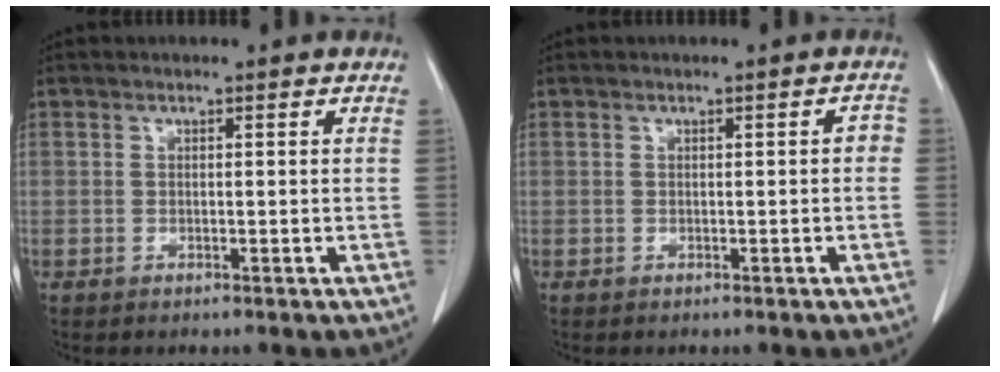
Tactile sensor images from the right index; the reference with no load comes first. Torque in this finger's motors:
{"motor_torque": [0.38, -0.16, 0.10, 0.00]}